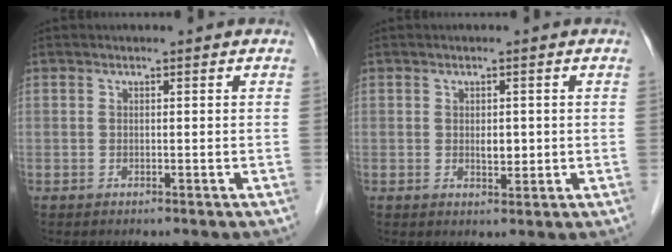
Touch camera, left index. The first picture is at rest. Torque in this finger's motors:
{"motor_torque": [0.25, 0.06, 0.03, 0.02]}